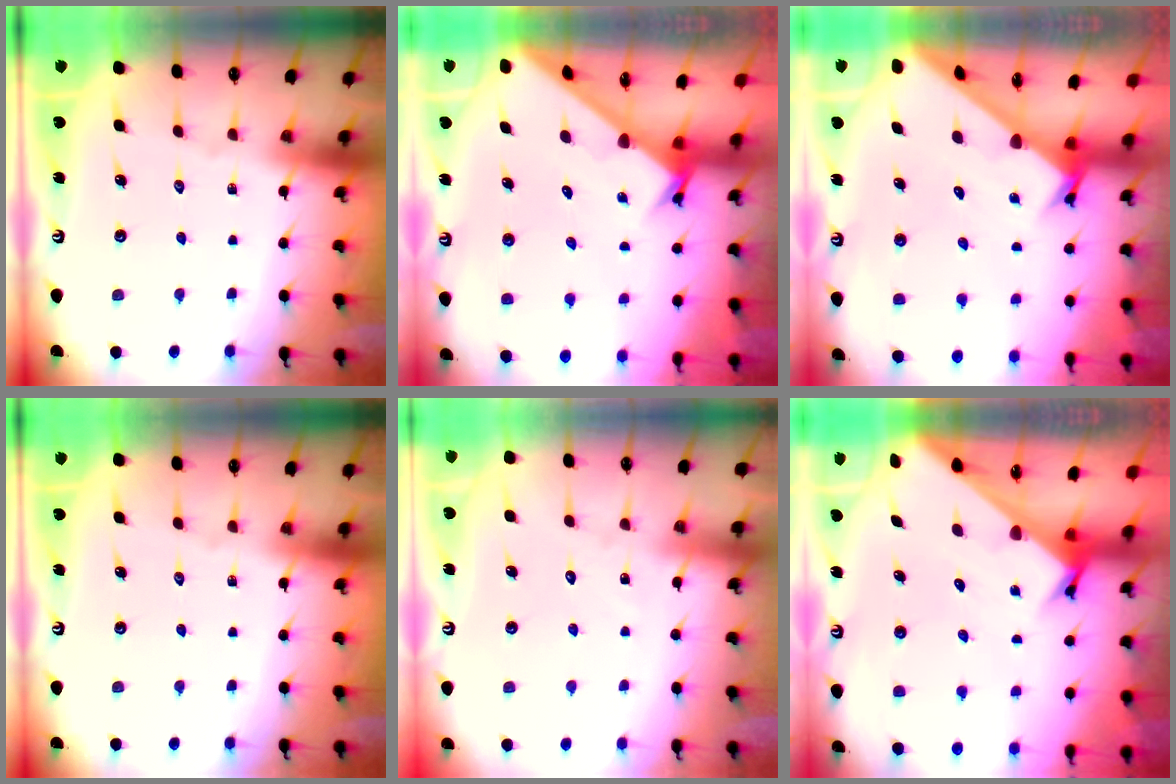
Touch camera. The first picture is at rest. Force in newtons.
{"total": 2.7, "press": 2.7, "slide": 0.2}
{"total": 2.7, "press": 2.7, "slide": 0.3}
{"total": 0.0}
{"total": 4.8, "press": 4.8, "slide": 0.4}
{"total": 2.6, "press": 2.6, "slide": 0.2}